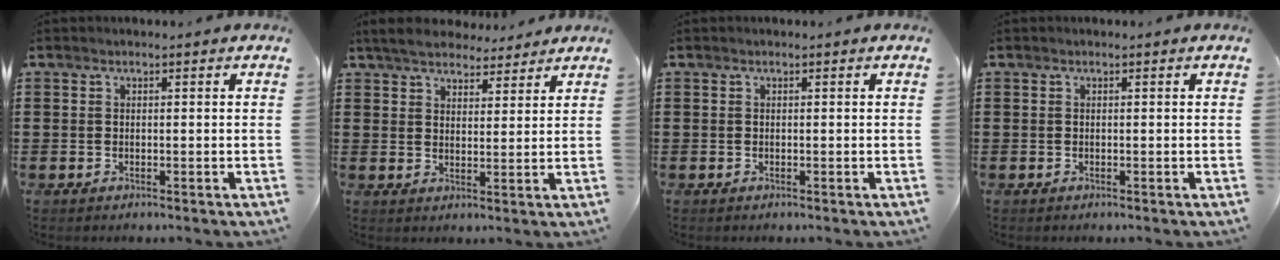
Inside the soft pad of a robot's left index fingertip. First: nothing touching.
{"total": 5.0, "force": [4.6, 1.3, 1.4], "torque": [-0.043, -0.011, 0.086]}
{"total": 0.0}
{"total": 0.0}